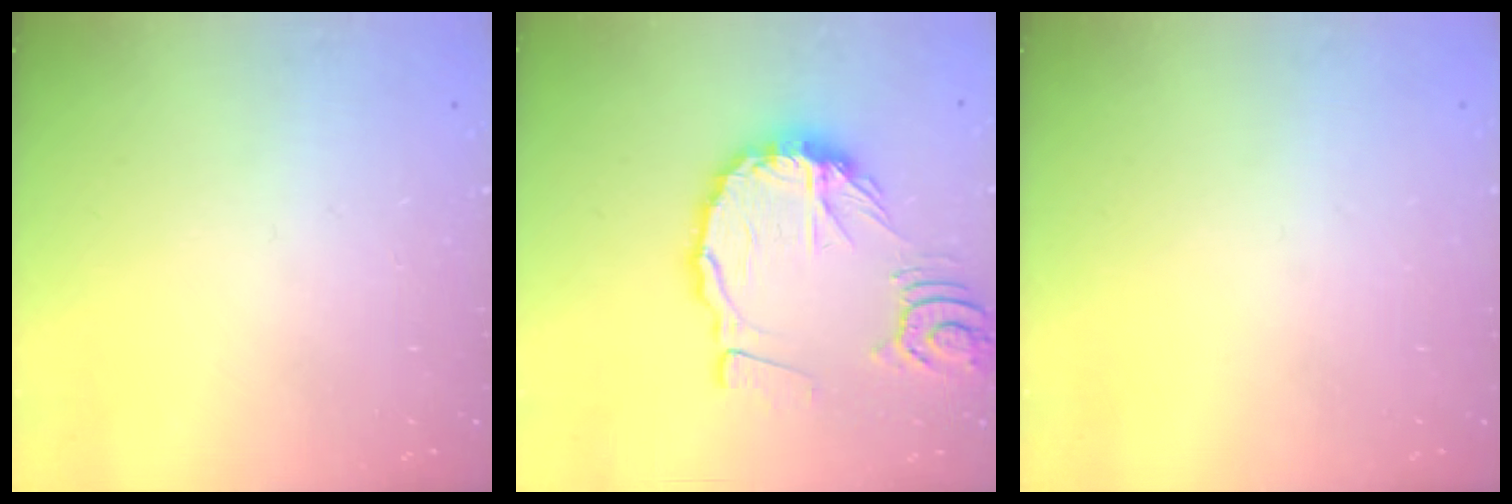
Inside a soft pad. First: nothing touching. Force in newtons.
{"total": 15.3, "press": 15.2, "slide": 1.9}
{"total": 0.0}